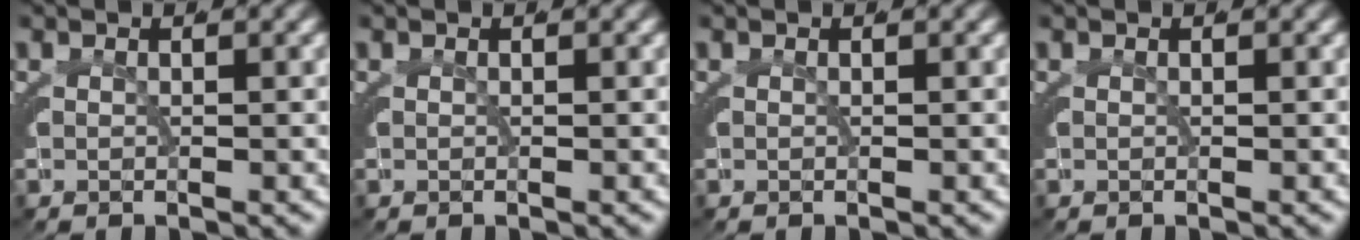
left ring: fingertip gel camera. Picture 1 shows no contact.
{"total": 0.0}
{"total": 0.0}
{"total": 0.0}